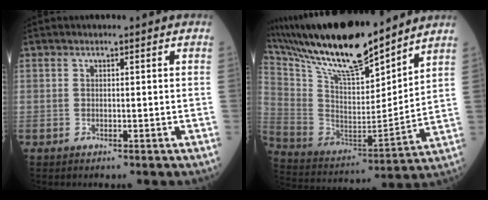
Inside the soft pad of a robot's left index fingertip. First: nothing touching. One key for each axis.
{"total": 21.3, "fx": 18.4, "fy": 2.7, "fz": 10.4, "tx": -0.203, "ty": -0.004, "tz": 0.331}